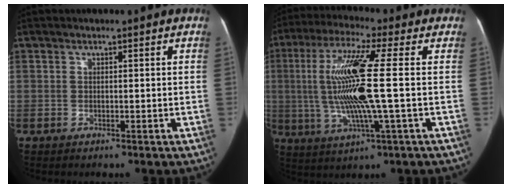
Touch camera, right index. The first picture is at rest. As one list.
[{"total": 14.4, "force": [0.2, -0.1, 14.4], "torque": [-0.298, 0.003, 0.000]}]